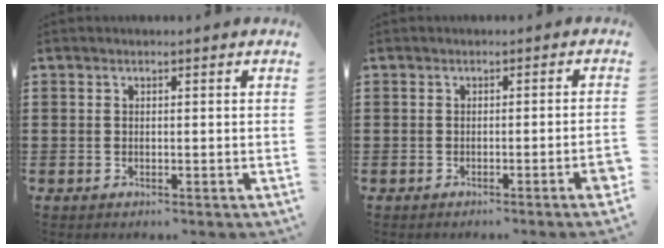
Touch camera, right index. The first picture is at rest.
{"total": 2.0, "force": [-1.1, -0.5, 1.6], "torque": [-0.026, -0.007, -0.021]}